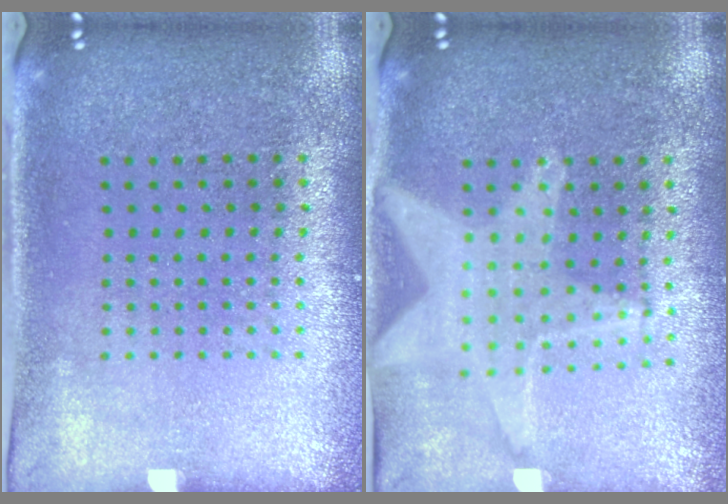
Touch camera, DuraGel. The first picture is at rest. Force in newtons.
{"total": 1.8, "press": 1.6, "slide": 0.9}